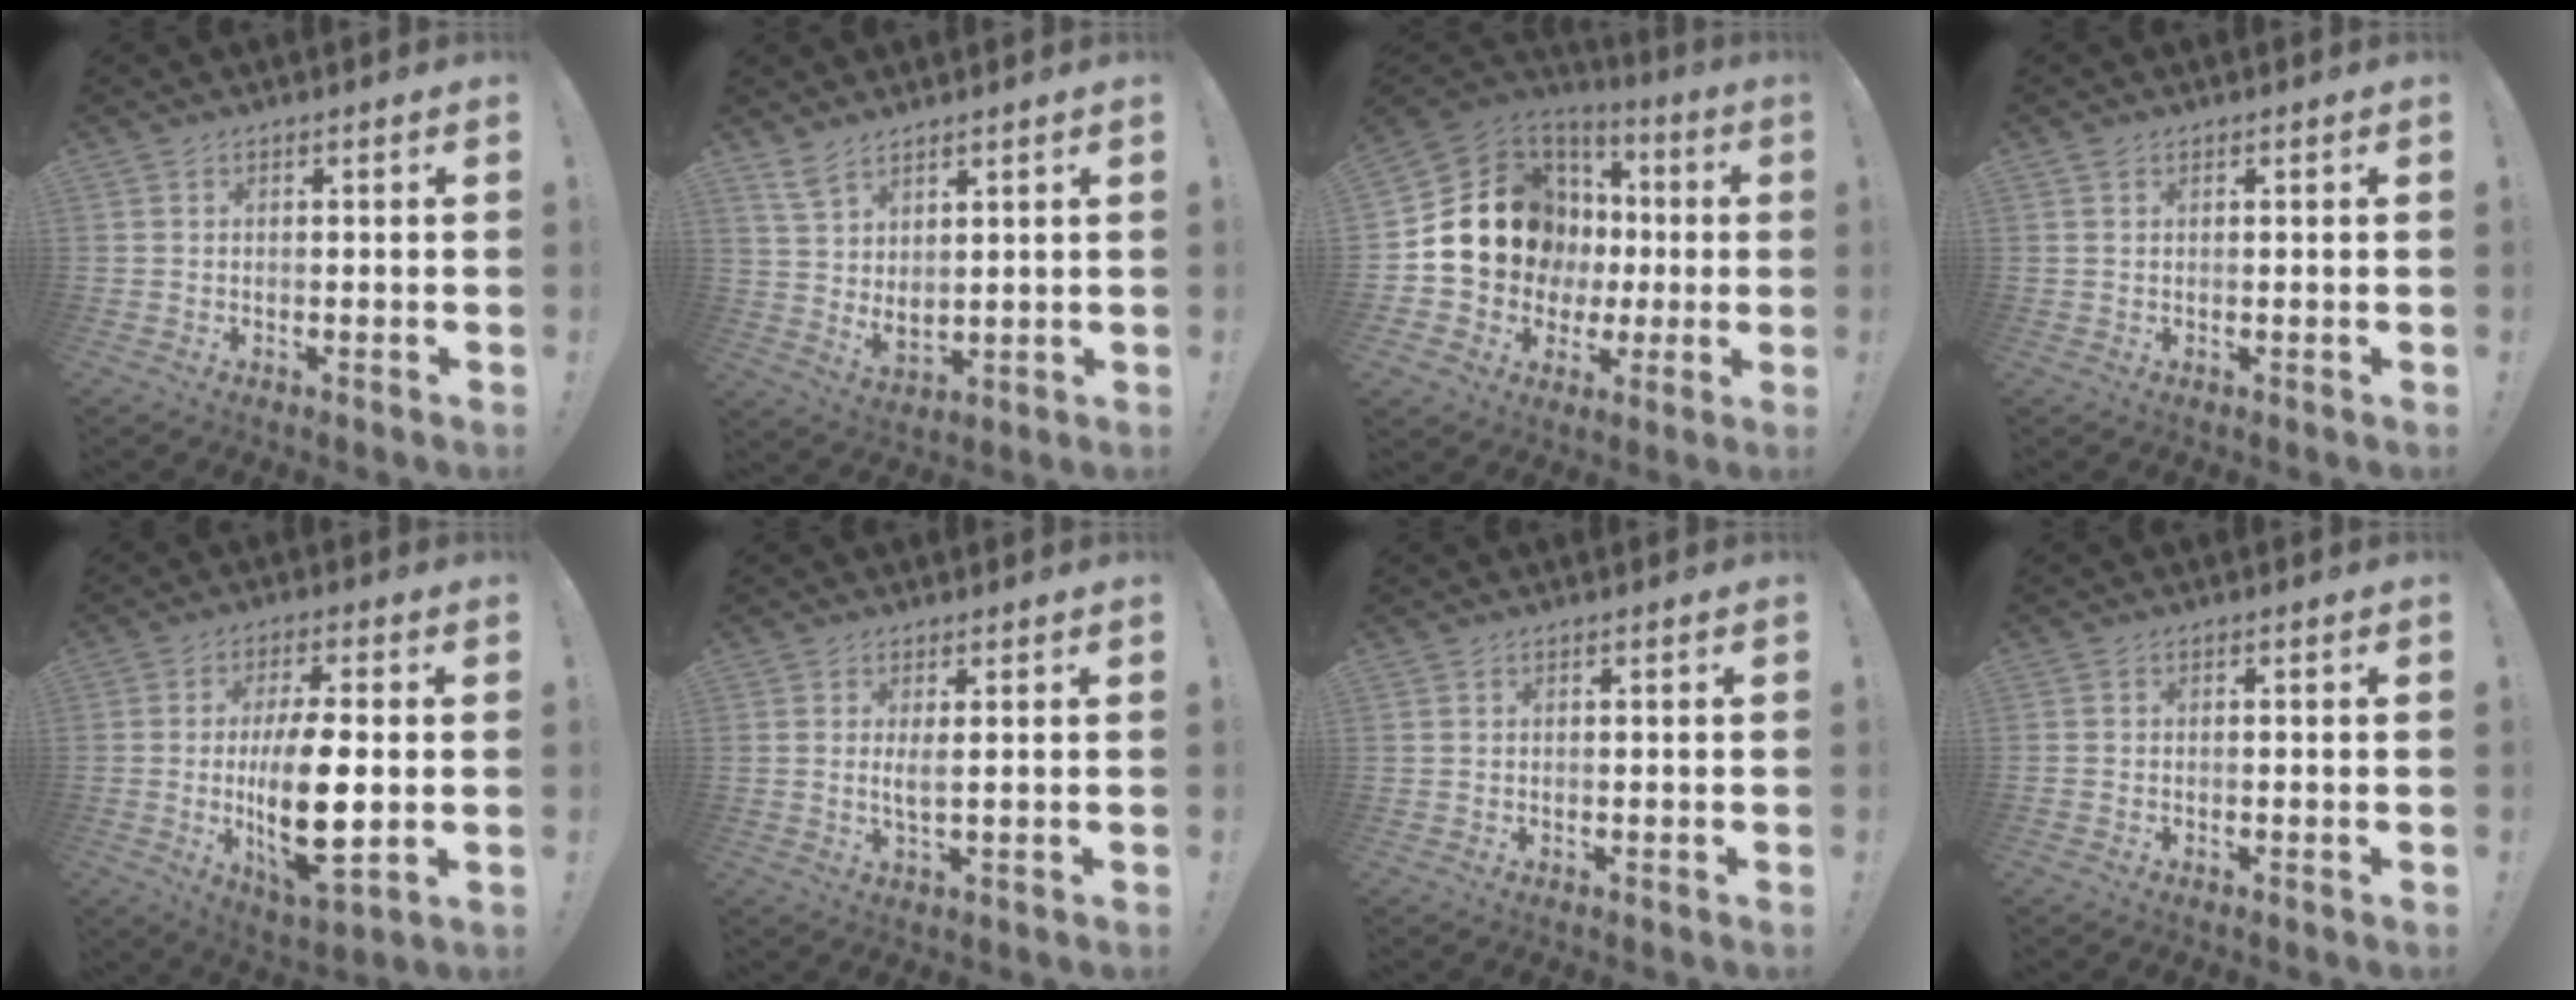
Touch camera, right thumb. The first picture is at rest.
{"total": 6.7, "force": [5.4, 2.0, 3.5], "torque": [-0.067, -0.035, 0.103]}
{"total": 17.9, "force": [2.6, 15.4, 8.9], "torque": [-0.139, -0.009, 0.085]}
{"total": 0.8, "force": [0.7, 0.4, 0.3], "torque": [0.001, -0.003, 0.011]}
{"total": 16.0, "force": [-1.3, 5.3, 15.0], "torque": [-0.273, -0.013, -0.022]}
{"total": 2.8, "force": [0.7, 0.2, 2.7], "torque": [-0.040, -0.010, 0.010]}
{"total": 0.0}
{"total": 0.7, "force": [-0.6, -0.1, 0.2], "torque": [-0.005, 0.000, -0.011]}